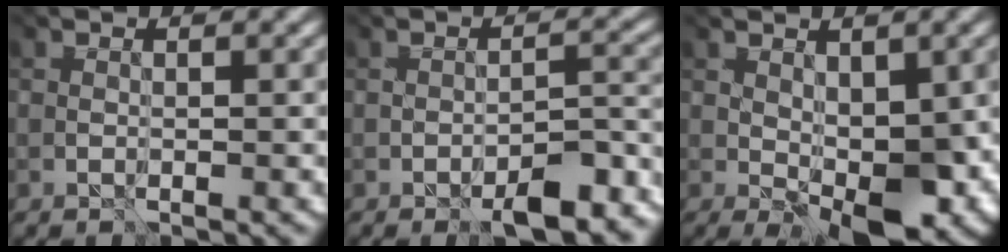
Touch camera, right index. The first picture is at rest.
{"total": 5.6, "force": [-4.8, 0.7, 2.7], "torque": [-0.043, 0.000, -0.049]}
{"total": 5.1, "force": [-0.7, 2.8, 4.2], "torque": [-0.062, -0.012, 0.010]}